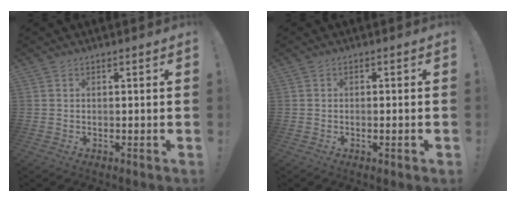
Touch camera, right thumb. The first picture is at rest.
{"total": 1.3, "force": [-0.4, -0.3, 1.2], "torque": [-0.018, -0.001, -0.008]}